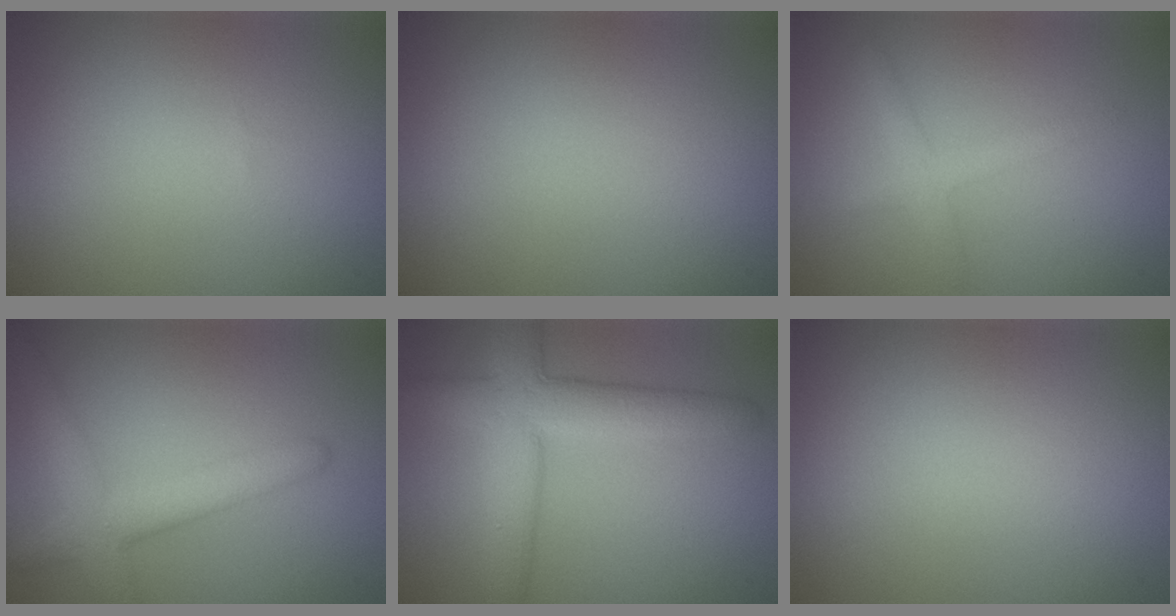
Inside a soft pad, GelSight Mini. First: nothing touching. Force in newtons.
{"total": 0.0}
{"total": 2.0, "press": 1.9, "slide": 0.2}
{"total": 4.3, "press": 4.3, "slide": 0.3}
{"total": 6.5, "press": 6.5, "slide": 0.5}
{"total": 0.0}